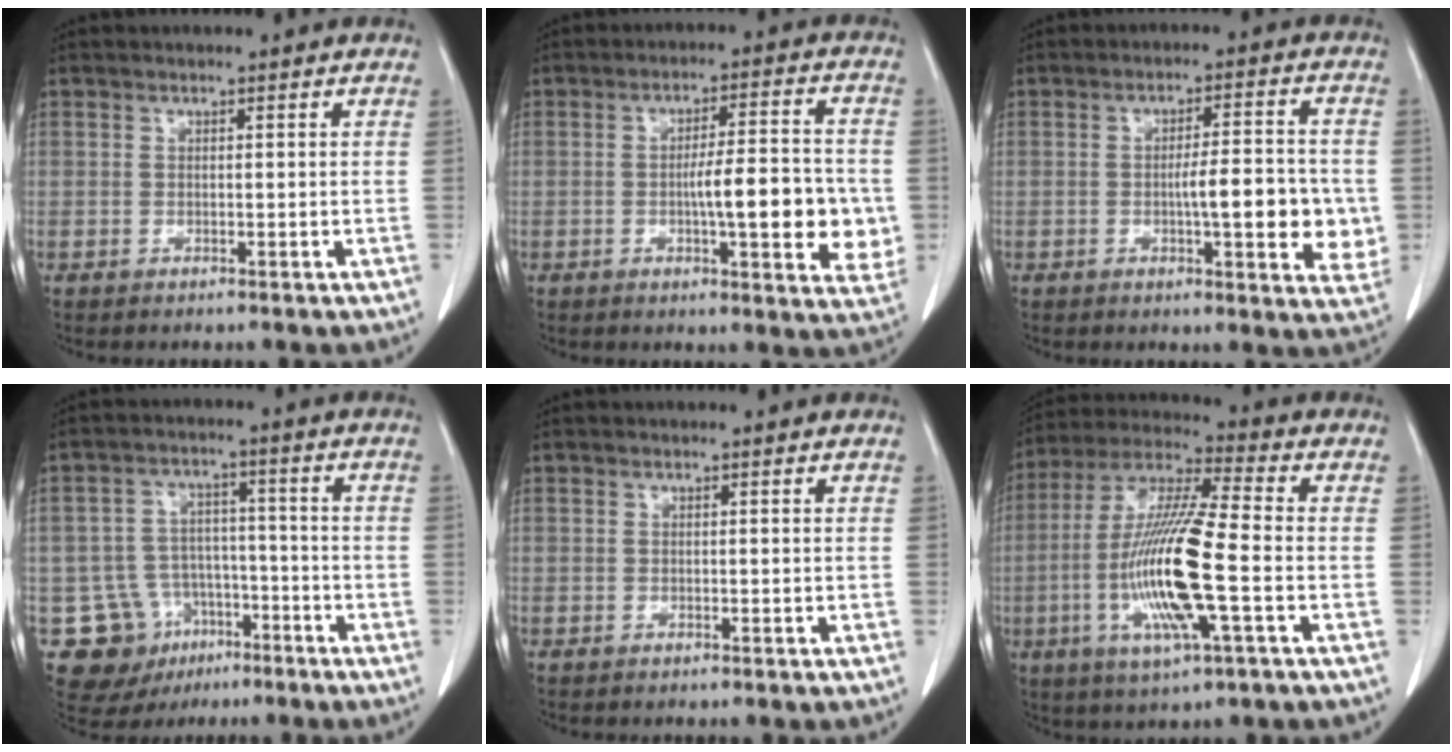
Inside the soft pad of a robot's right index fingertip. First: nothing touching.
{"total": 12.7, "force": [-1.8, 2.7, 12.3], "torque": [-0.163, 0.008, -0.022]}
{"total": 10.8, "force": [-1.4, 2.4, 10.4], "torque": [-0.132, 0.005, -0.016]}
{"total": 11.7, "force": [-5.7, 9.8, 3.0], "torque": [-0.059, 0.035, -0.077]}
{"total": 0.0}
{"total": 16.5, "force": [-3.4, 1.3, 16.1], "torque": [-0.331, -0.011, -0.064]}